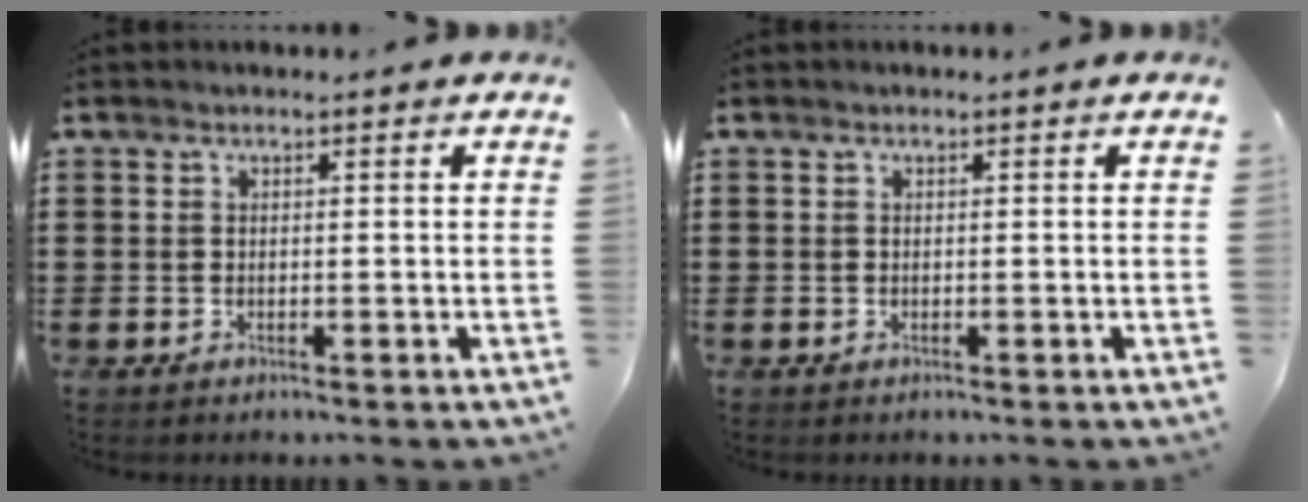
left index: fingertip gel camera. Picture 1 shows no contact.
{"total": 0.0}